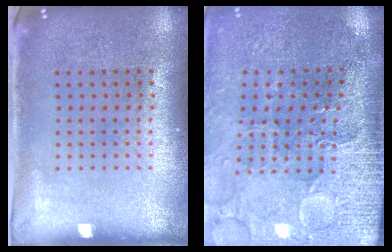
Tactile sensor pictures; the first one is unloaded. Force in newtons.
{"total": 3.5, "press": 3.4, "slide": 0.7}